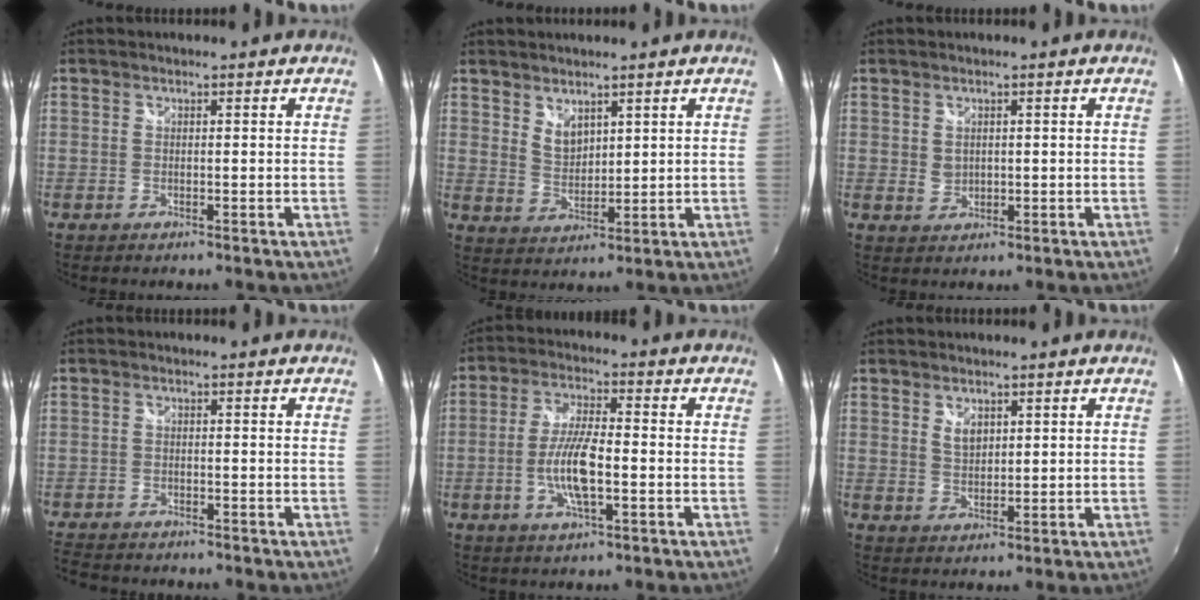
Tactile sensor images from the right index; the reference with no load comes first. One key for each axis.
{"total": 4.3, "fx": 3.2, "fy": 2.1, "fz": 1.9, "tx": -0.025, "ty": -0.003, "tz": 0.061}
{"total": 1.7, "fx": 0.7, "fy": 1.4, "fz": 0.7, "tx": -0.008, "ty": 0.001, "tz": 0.013}
{"total": 6.0, "fx": -5.5, "fy": 1.9, "fz": 1.6, "tx": -0.058, "ty": -0.019, "tz": -0.098}
{"total": 8.7, "fx": -2.3, "fy": 2.0, "fz": 8.2, "tx": -0.165, "ty": -0.001, "tz": -0.045}
{"total": 3.1, "fx": 1.5, "fy": 1.9, "fz": 1.9, "tx": -0.028, "ty": 0.000, "tz": 0.027}